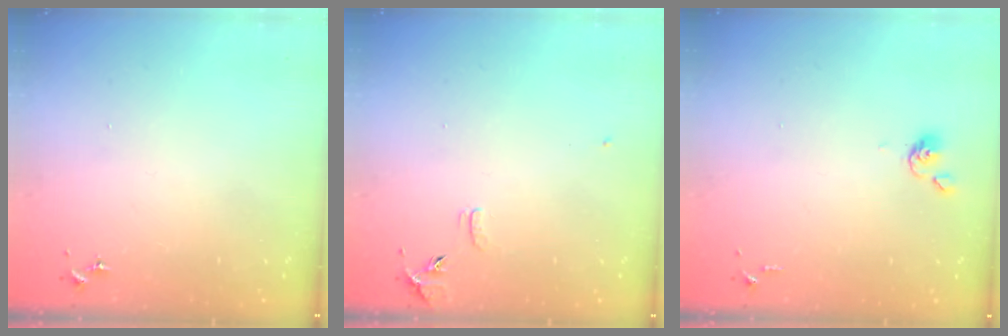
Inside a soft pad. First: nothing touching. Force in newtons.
{"total": 6.9, "press": 6.9, "slide": 0.6}
{"total": 3.8, "press": 3.7, "slide": 0.8}